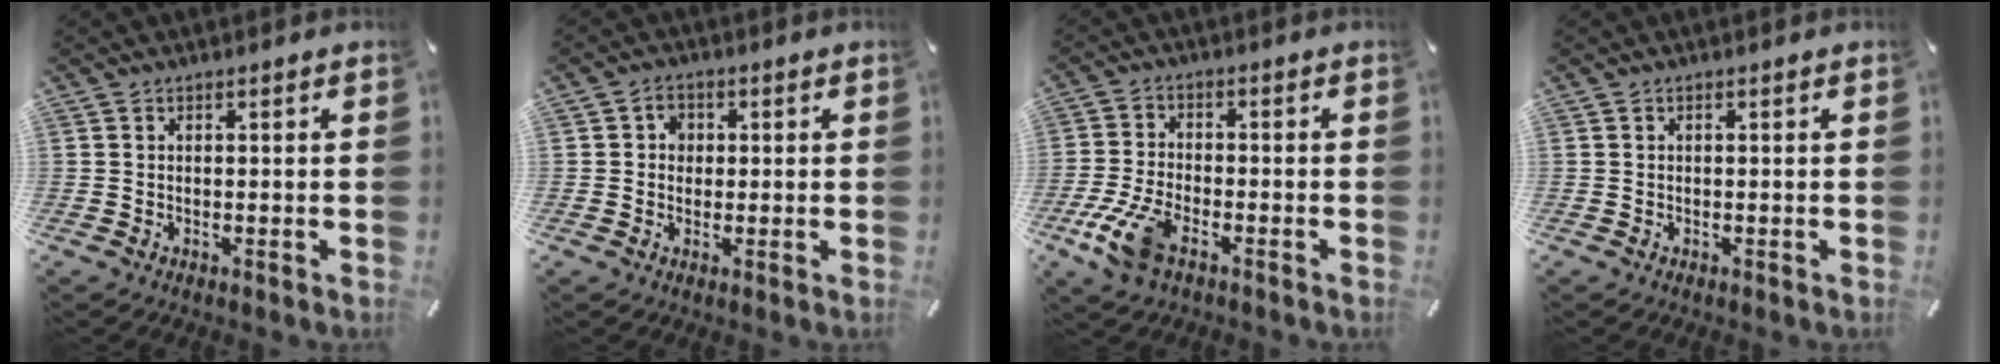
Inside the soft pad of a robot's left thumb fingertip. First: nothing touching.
{"total": 3.1, "force": [0.1, 2.9, 1.3], "torque": [-0.012, 0.003, -0.004]}
{"total": 9.3, "force": [-4.9, 4.4, 6.7], "torque": [-0.157, 0.005, -0.092]}
{"total": 0.0}